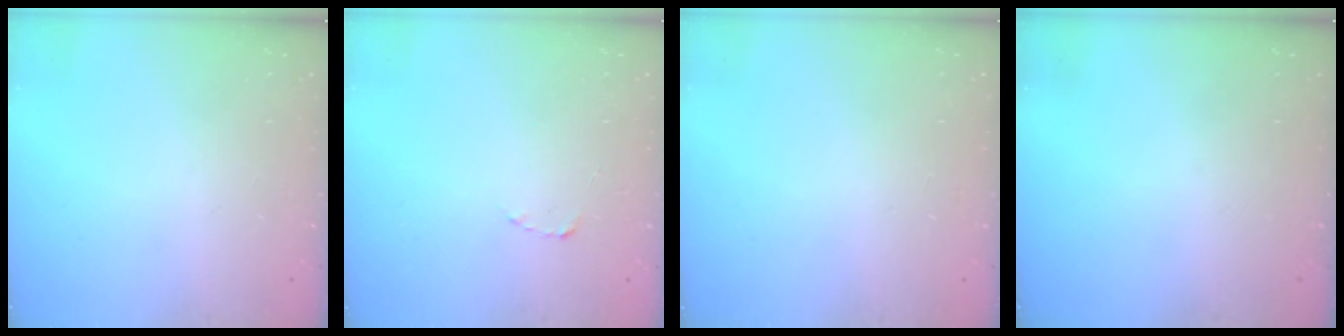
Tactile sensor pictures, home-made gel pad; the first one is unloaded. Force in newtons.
{"total": 1.8, "press": 1.7, "slide": 0.3}
{"total": 2.6, "press": 2.6, "slide": 0.2}
{"total": 0.0}